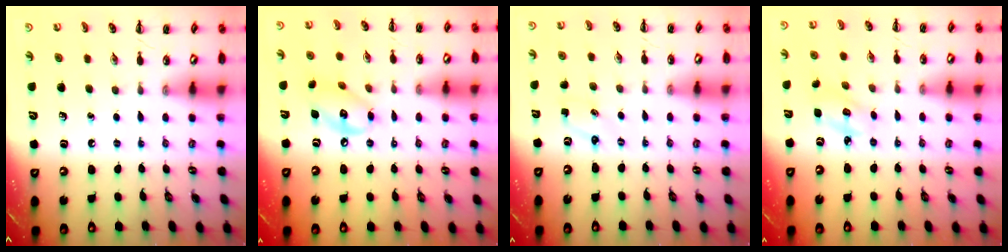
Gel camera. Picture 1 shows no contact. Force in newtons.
{"total": 10.7, "press": 10.5, "slide": 2.1}
{"total": 1.6, "press": 1.5, "slide": 0.5}
{"total": 2.7, "press": 2.7, "slide": 0.4}